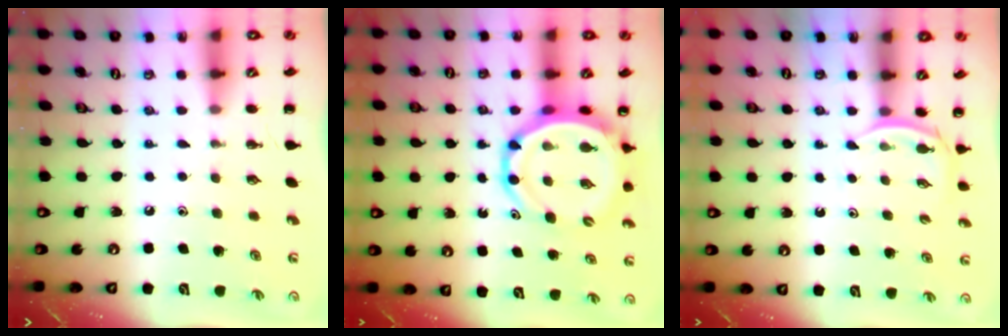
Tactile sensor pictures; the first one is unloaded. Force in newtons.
{"total": 9.6, "press": 9.2, "slide": 2.9}
{"total": 2.6, "press": 2.5, "slide": 0.8}